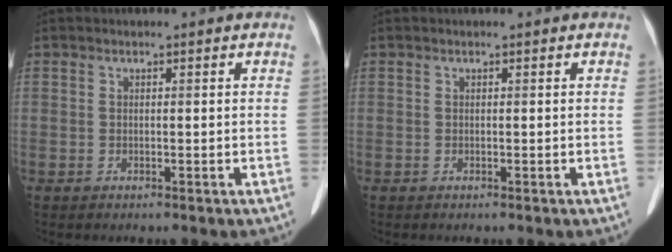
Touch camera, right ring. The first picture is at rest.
{"total": 0.0}